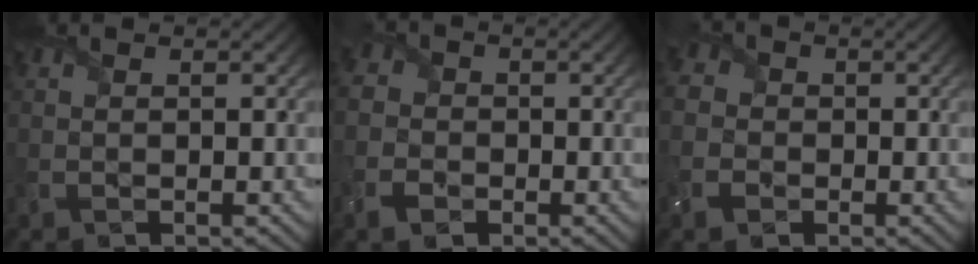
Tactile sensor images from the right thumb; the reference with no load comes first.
{"total": 4.1, "force": [-1.7, 3.4, 1.5], "torque": [-0.051, -0.004, -0.042]}
{"total": 4.8, "force": [-1.4, 4.2, 1.9], "torque": [-0.068, 0.001, -0.039]}